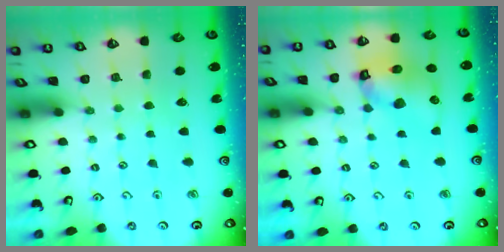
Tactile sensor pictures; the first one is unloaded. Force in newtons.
{"total": 12.6, "press": 12.5, "slide": 1.6}